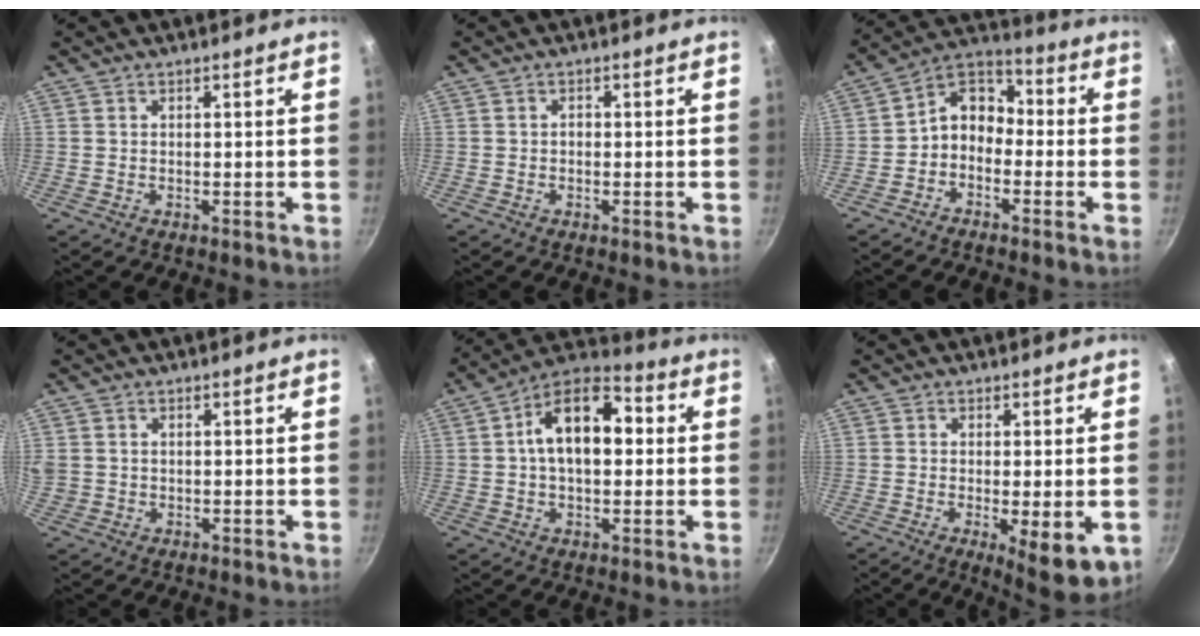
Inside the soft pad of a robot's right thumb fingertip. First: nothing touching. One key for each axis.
{"total": 0.8, "fx": -0.2, "fy": 0.6, "fz": 0.5, "tx": -0.002, "ty": 0.003, "tz": -0.008}
{"total": 8.9, "fx": -2.0, "fy": 6.7, "fz": 5.5, "tx": -0.063, "ty": 0.047, "tz": -0.057}
{"total": 4.0, "fx": 0.0, "fy": 3.4, "fz": 2.0, "tx": -0.050, "ty": 0.004, "tz": 0.008}
{"total": 14.5, "fx": 1.8, "fy": 8.3, "fz": 11.7, "tx": -0.173, "ty": 0.033, "tz": 0.017}
{"total": 9.1, "fx": -2.7, "fy": 2.6, "fz": 8.3, "tx": -0.116, "ty": -0.021, "tz": -0.033}